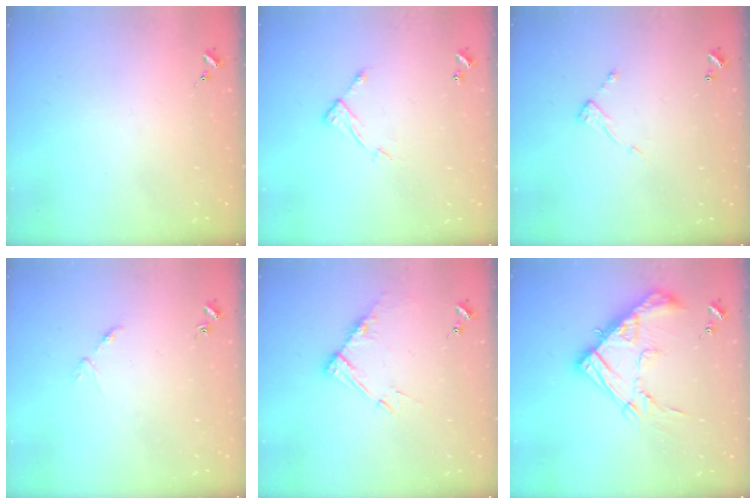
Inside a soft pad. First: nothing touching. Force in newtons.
{"total": 6.3, "press": 6.3, "slide": 0.4}
{"total": 6.4, "press": 6.4, "slide": 0.2}
{"total": 3.8, "press": 3.8, "slide": 0.5}
{"total": 9.1, "press": 9.1, "slide": 0.7}
{"total": 19.5, "press": 19.4, "slide": 1.8}